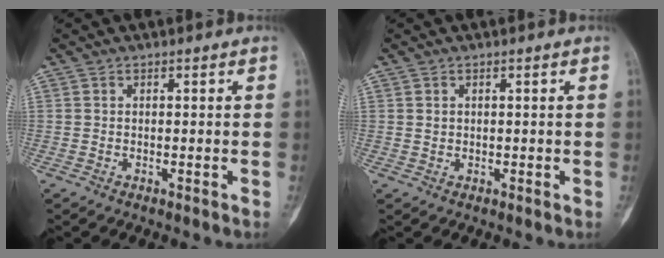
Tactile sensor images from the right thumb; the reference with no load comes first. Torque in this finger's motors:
{"motor_torque": [0.02, 0.23, 0.12, 0.11, 0.02]}